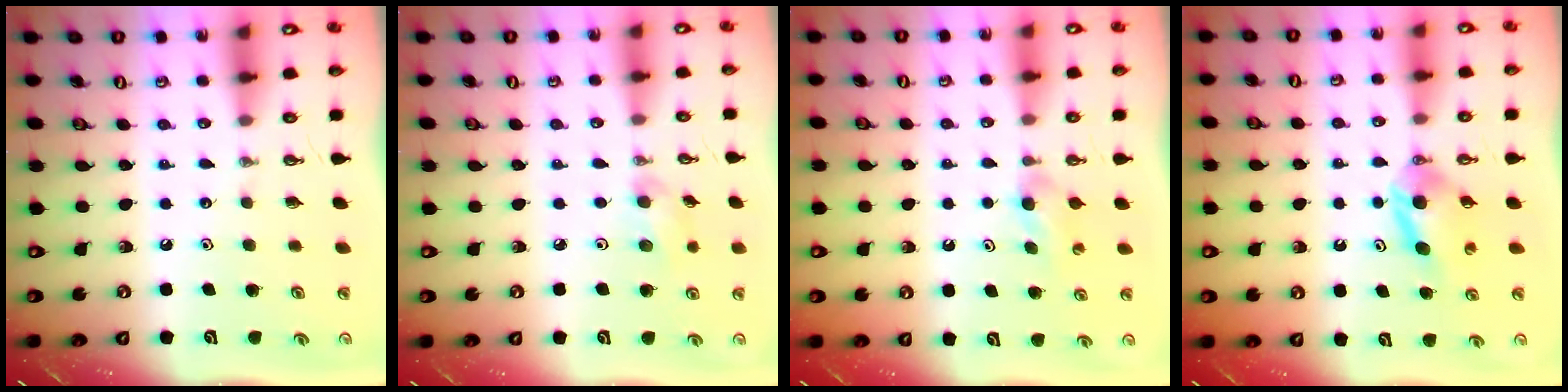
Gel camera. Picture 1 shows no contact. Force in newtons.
{"total": 7.4, "press": 5.6, "slide": 4.8}
{"total": 4.0, "press": 4.0, "slide": 0.4}
{"total": 4.9, "press": 4.9, "slide": 0.2}